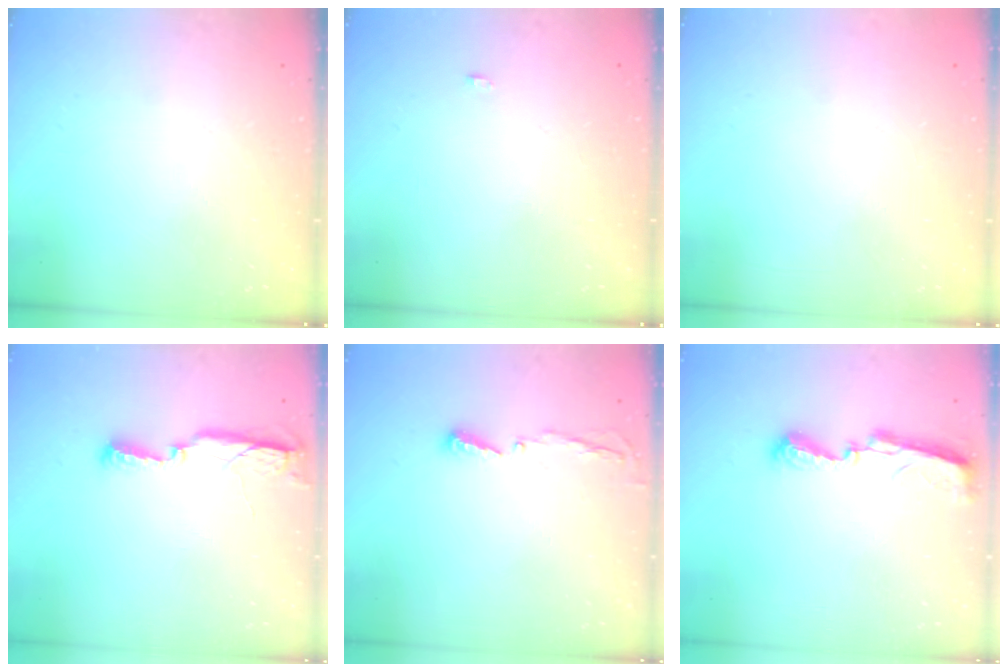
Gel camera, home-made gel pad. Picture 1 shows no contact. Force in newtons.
{"total": 6.7, "press": 2.2, "slide": 6.3}
{"total": 0.9, "press": 0.9, "slide": 0.0}
{"total": 6.6, "press": 6.5, "slide": 1.1}
{"total": 3.6, "press": 3.6, "slide": 0.4}
{"total": 8.9, "press": 8.9, "slide": 0.2}